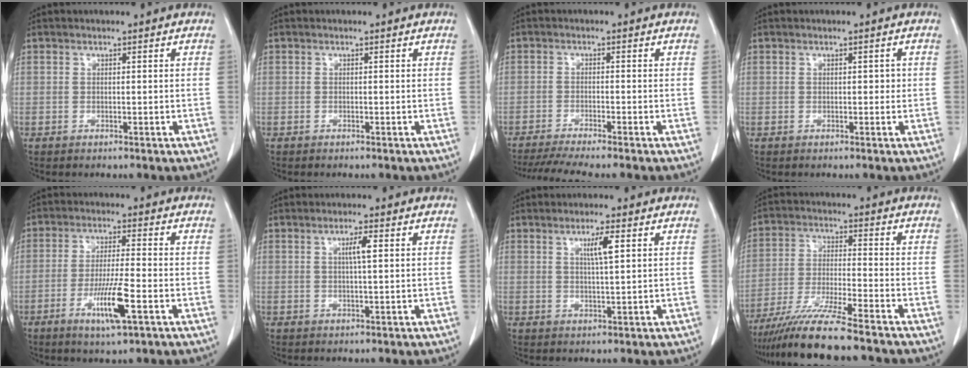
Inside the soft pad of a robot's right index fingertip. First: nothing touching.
{"total": 0.0}
{"total": 7.9, "force": [-6.8, -0.7, 4.0], "torque": [-0.055, -0.019, -0.111]}
{"total": 1.0, "force": [0.1, 0.6, 0.7], "torque": [-0.008, 0.007, 0.002]}
{"total": 8.2, "force": [-3.3, 0.3, 7.5], "torque": [-0.140, -0.016, -0.058]}
{"total": 2.6, "force": [0.7, 0.0, 2.5], "torque": [-0.045, 0.000, 0.011]}
{"total": 3.6, "force": [1.4, -0.1, 3.3], "torque": [-0.057, -0.003, 0.023]}
{"total": 11.3, "force": [-9.3, -0.7, 6.3], "torque": [-0.111, -0.031, -0.163]}